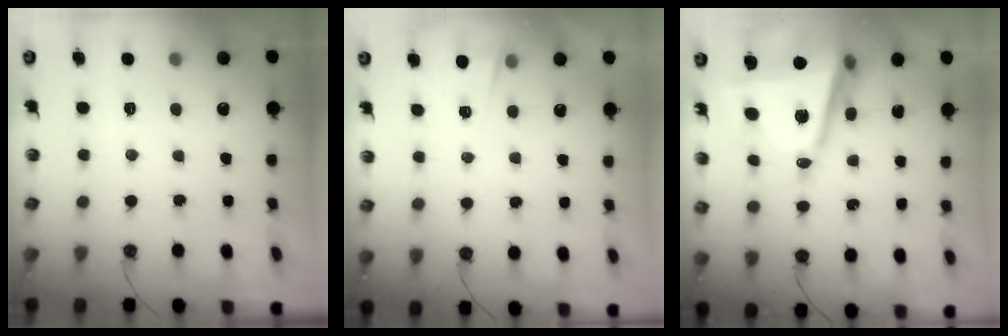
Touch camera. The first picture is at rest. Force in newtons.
{"total": 1.5, "press": 1.3, "slide": 0.8}
{"total": 10.3, "press": 9.6, "slide": 3.9}